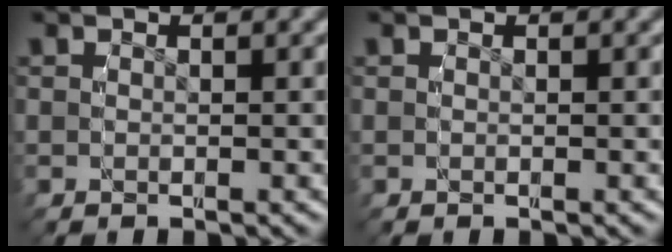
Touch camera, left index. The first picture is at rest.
{"total": 0.0}